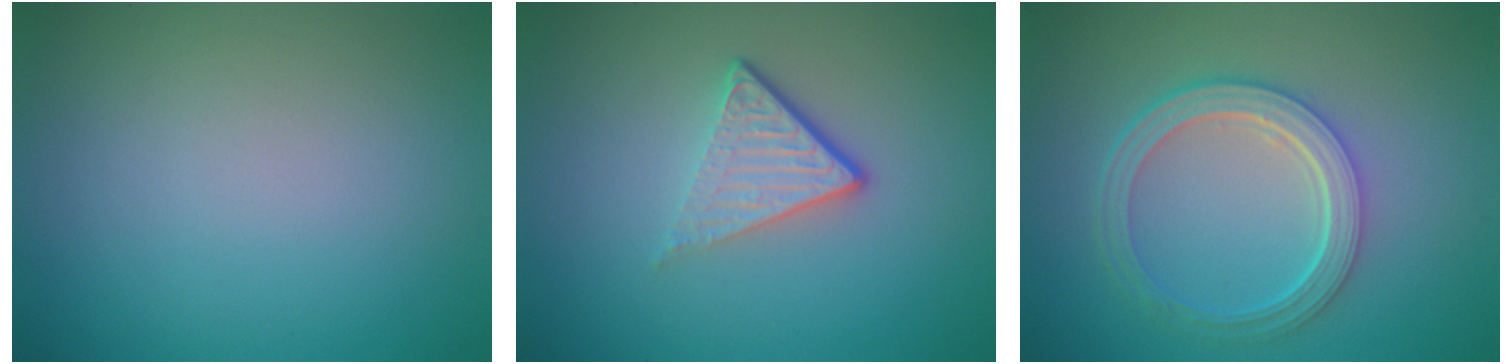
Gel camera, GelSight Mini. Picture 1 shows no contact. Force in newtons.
{"total": 3.9, "press": 2.5, "slide": 3.0}
{"total": 5.0, "press": 3.7, "slide": 3.4}